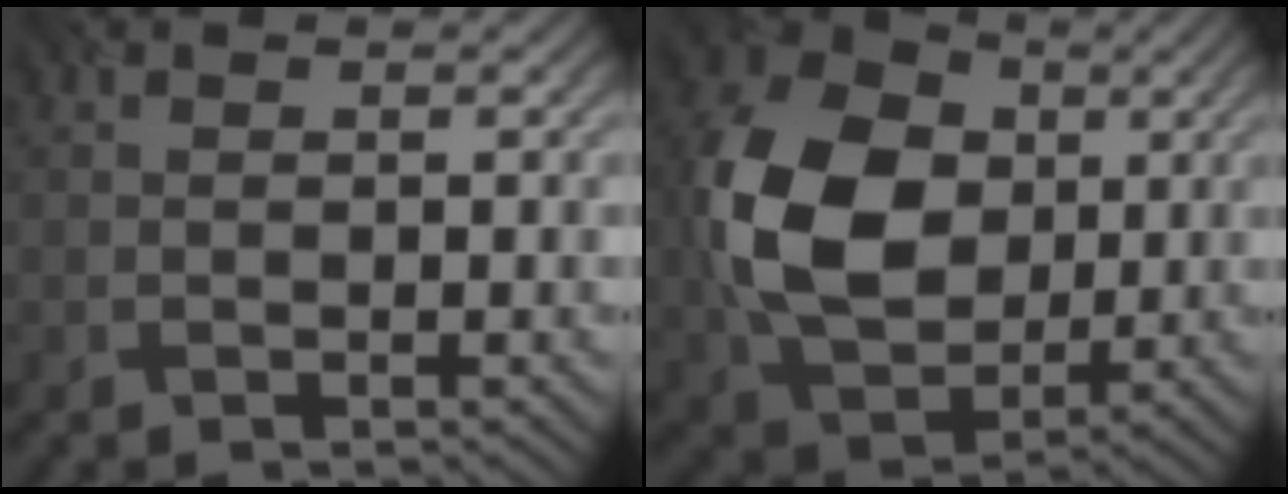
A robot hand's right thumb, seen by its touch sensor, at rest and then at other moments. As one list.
[{"total": 13.8, "force": [1.2, 10.2, 9.2], "torque": [-0.223, 0.010, 0.024]}]